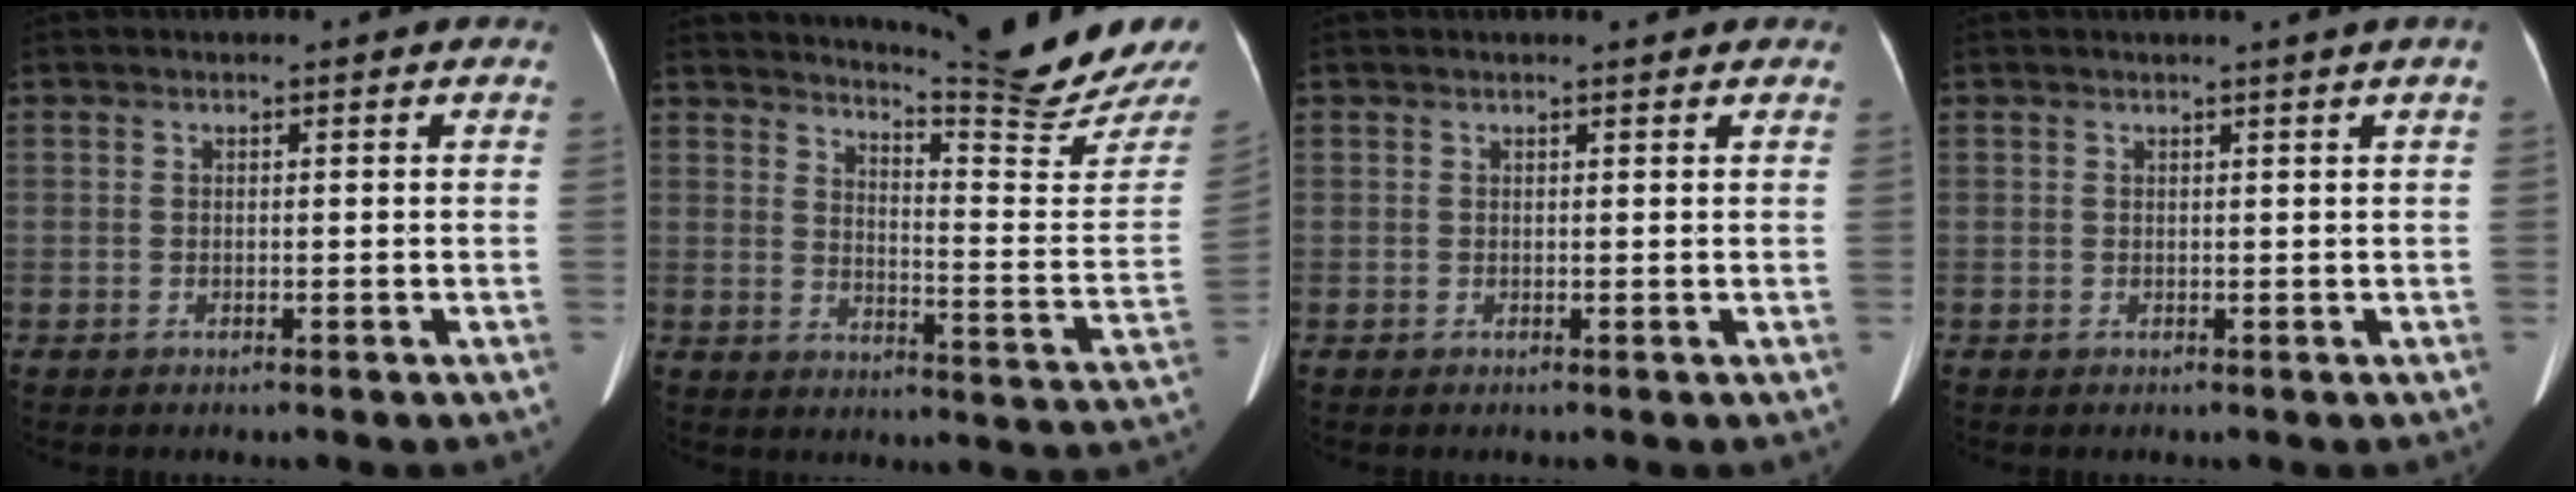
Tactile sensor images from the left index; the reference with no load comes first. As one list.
[{"total": 18.1, "force": [17.3, -1.7, 5.0], "torque": [-0.085, -0.129, 0.211]}, {"total": 2.4, "force": [2.3, 0.1, 0.9], "torque": [-0.013, 0.013, 0.026]}, {"total": 1.5, "force": [1.1, -0.5, 0.9], "torque": [-0.013, 0.000, 0.022]}]